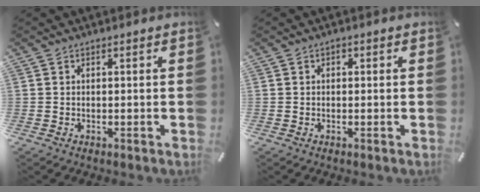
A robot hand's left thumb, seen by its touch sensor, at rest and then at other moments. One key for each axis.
{"total": 0.6, "fx": 0.1, "fy": 0.5, "fz": 0.2, "tx": -0.005, "ty": 0.005, "tz": 0.001}